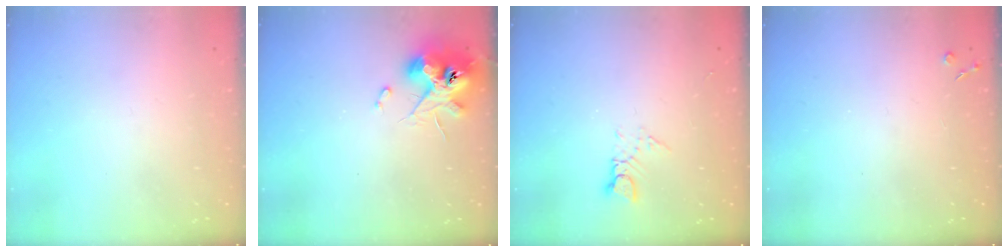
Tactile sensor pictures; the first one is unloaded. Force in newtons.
{"total": 12.4, "press": 12.3, "slide": 0.9}
{"total": 3.1, "press": 3.1, "slide": 0.2}
{"total": 2.8, "press": 2.8, "slide": 0.5}